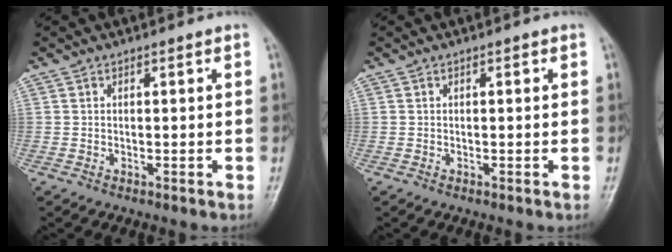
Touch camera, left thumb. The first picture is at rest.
{"total": 0.0}